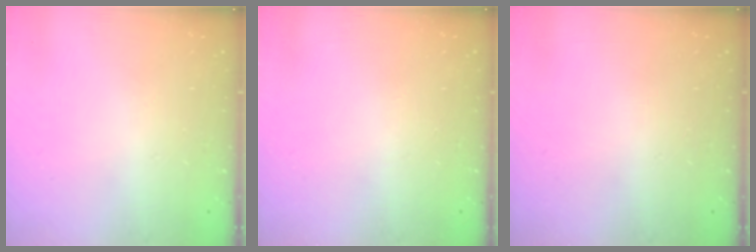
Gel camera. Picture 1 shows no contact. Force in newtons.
{"total": 0.0}
{"total": 0.0}